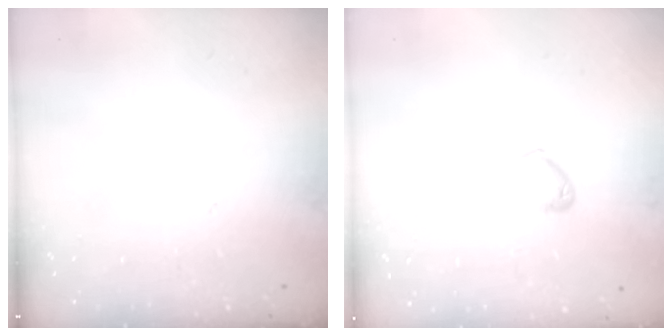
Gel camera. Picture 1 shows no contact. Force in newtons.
{"total": 4.2, "press": 4.2, "slide": 0.7}